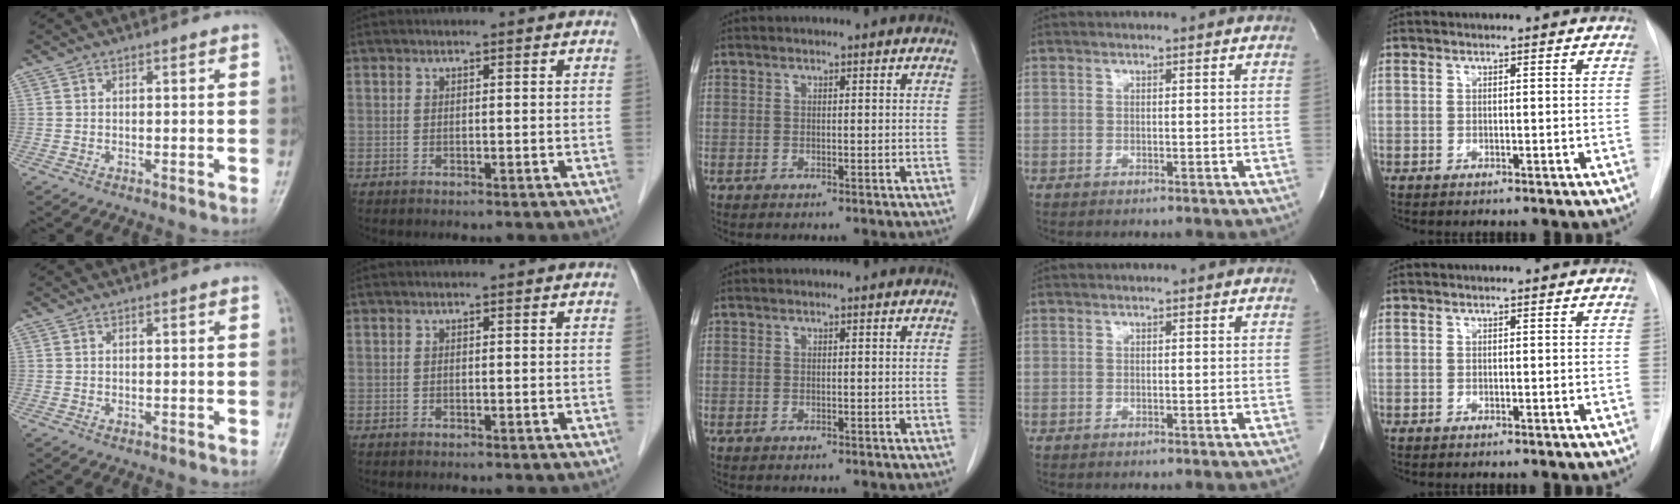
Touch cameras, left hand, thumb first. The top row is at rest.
{"thumb": {"total": 0.8, "force": [0.1, 0.4, 0.6], "torque": [-0.006, 0.000, 0.005]}}